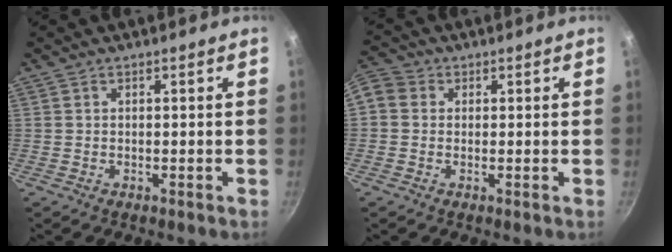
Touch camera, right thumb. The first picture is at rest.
{"total": 6.9, "force": [0.6, 6.1, 3.1], "torque": [-0.071, 0.022, -0.005]}